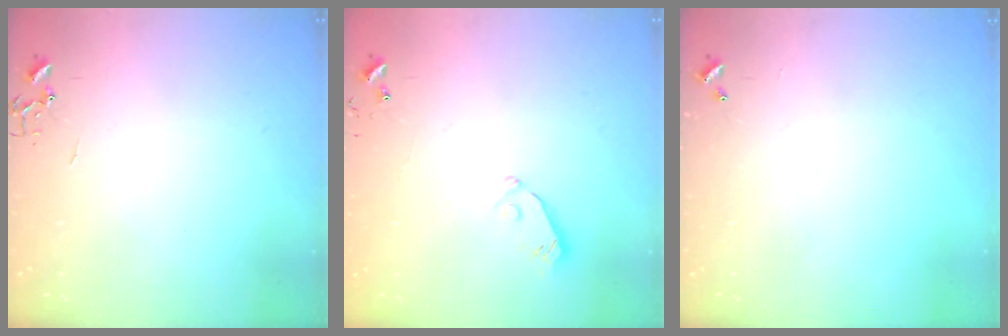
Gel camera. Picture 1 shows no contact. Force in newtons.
{"total": 5.4, "press": 5.3, "slide": 0.9}
{"total": 0.0}